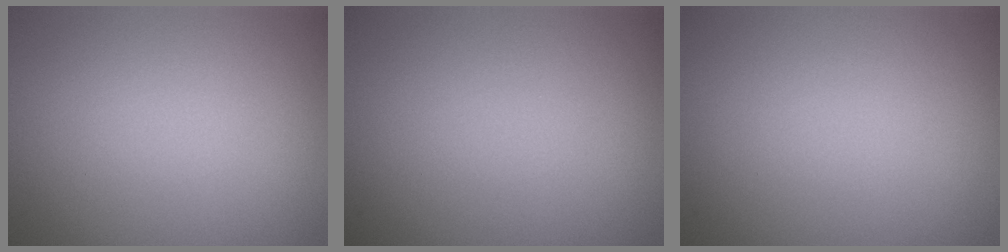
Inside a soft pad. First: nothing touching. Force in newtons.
{"total": 0.0}
{"total": 0.0}